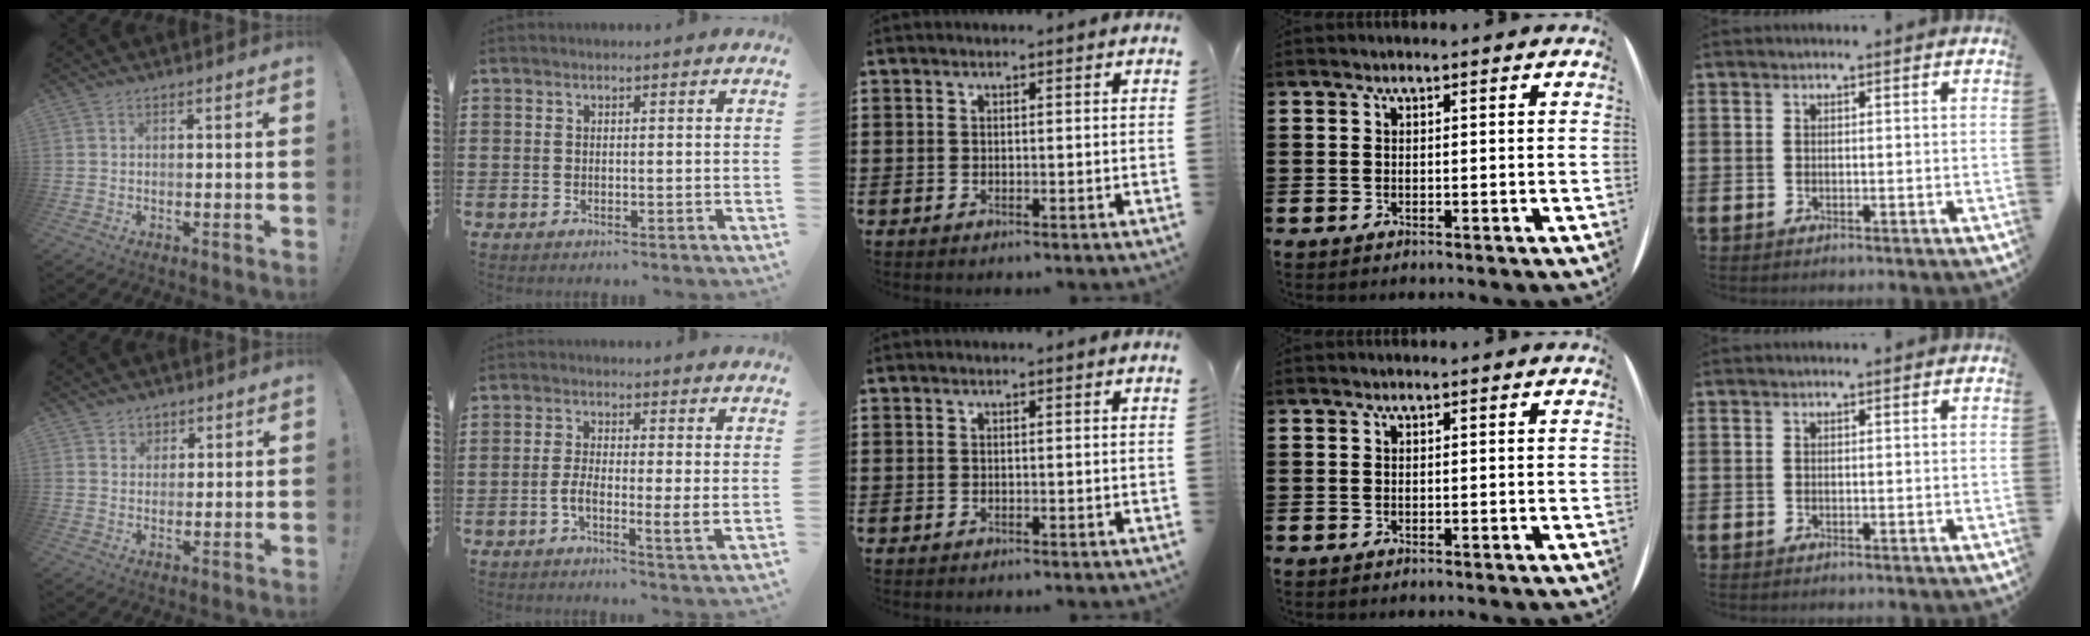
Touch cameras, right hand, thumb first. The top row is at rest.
{"thumb": {"total": 3.8, "force": [2.6, 2.7, 0.0], "torque": [0.009, -0.015, 0.044]}, "index": {"total": 4.9, "force": [-0.9, 1.1, 4.8], "torque": [-0.092, -0.004, -0.018]}}